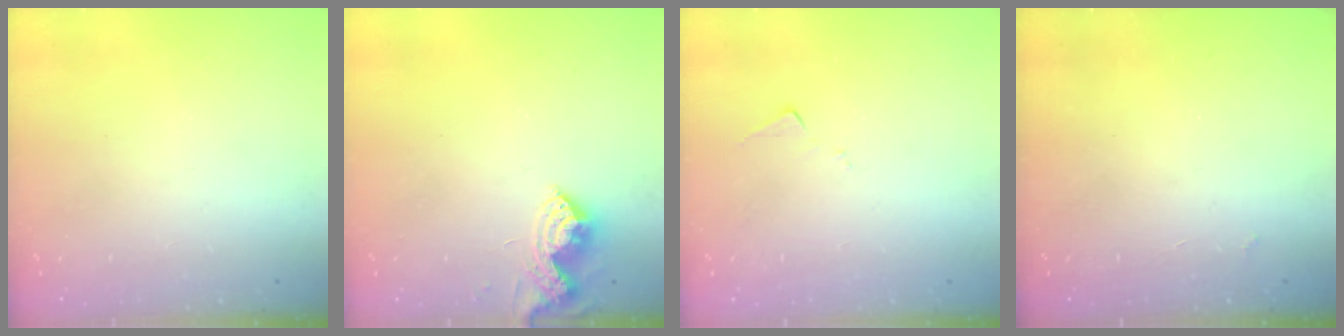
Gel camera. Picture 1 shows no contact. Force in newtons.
{"total": 9.0, "press": 8.9, "slide": 0.5}
{"total": 6.1, "press": 6.1, "slide": 0.6}
{"total": 2.9, "press": 2.9, "slide": 0.5}